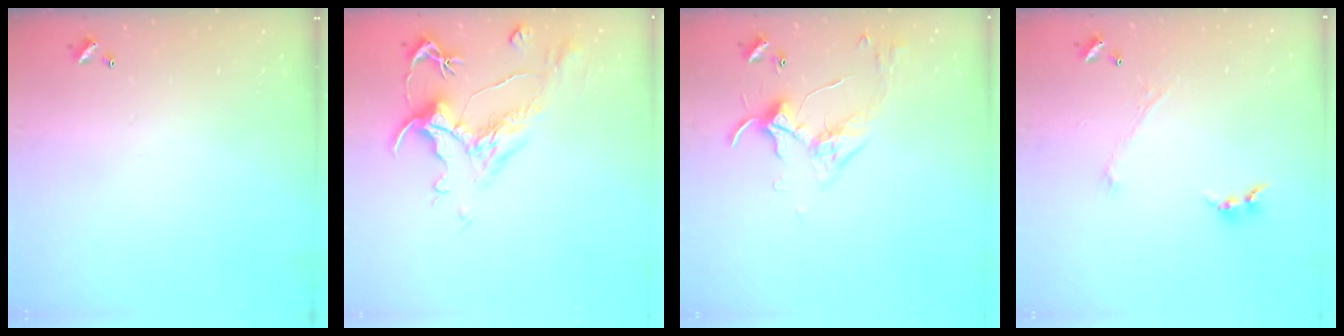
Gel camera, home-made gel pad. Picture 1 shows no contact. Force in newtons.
{"total": 1.5, "press": 0.5, "slide": 1.4}
{"total": 3.3, "press": 3.3, "slide": 0.6}
{"total": 1.1, "press": 1.0, "slide": 0.6}